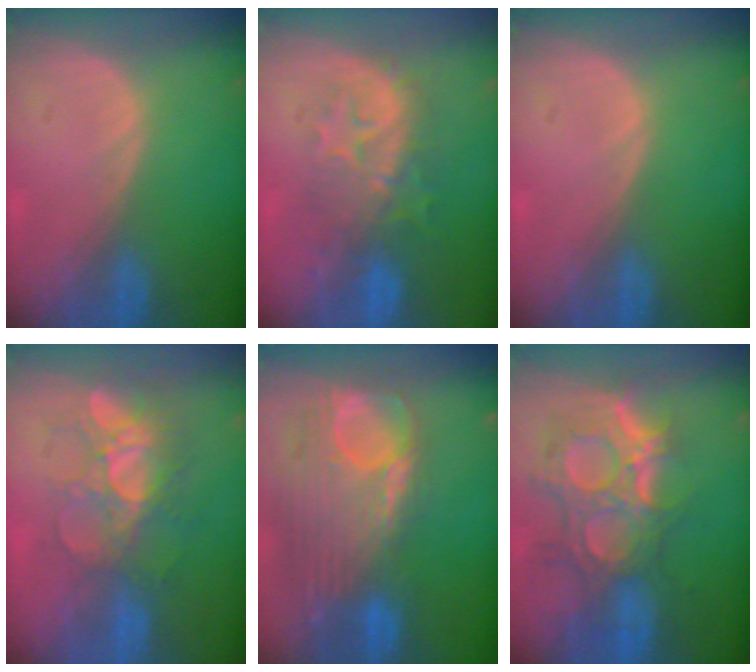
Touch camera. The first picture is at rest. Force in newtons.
{"total": 8.5, "press": 8.2, "slide": 1.9}
{"total": 0.0}
{"total": 9.2, "press": 8.2, "slide": 4.3}
{"total": 12.7, "press": 10.7, "slide": 6.9}
{"total": 12.0, "press": 10.6, "slide": 5.6}